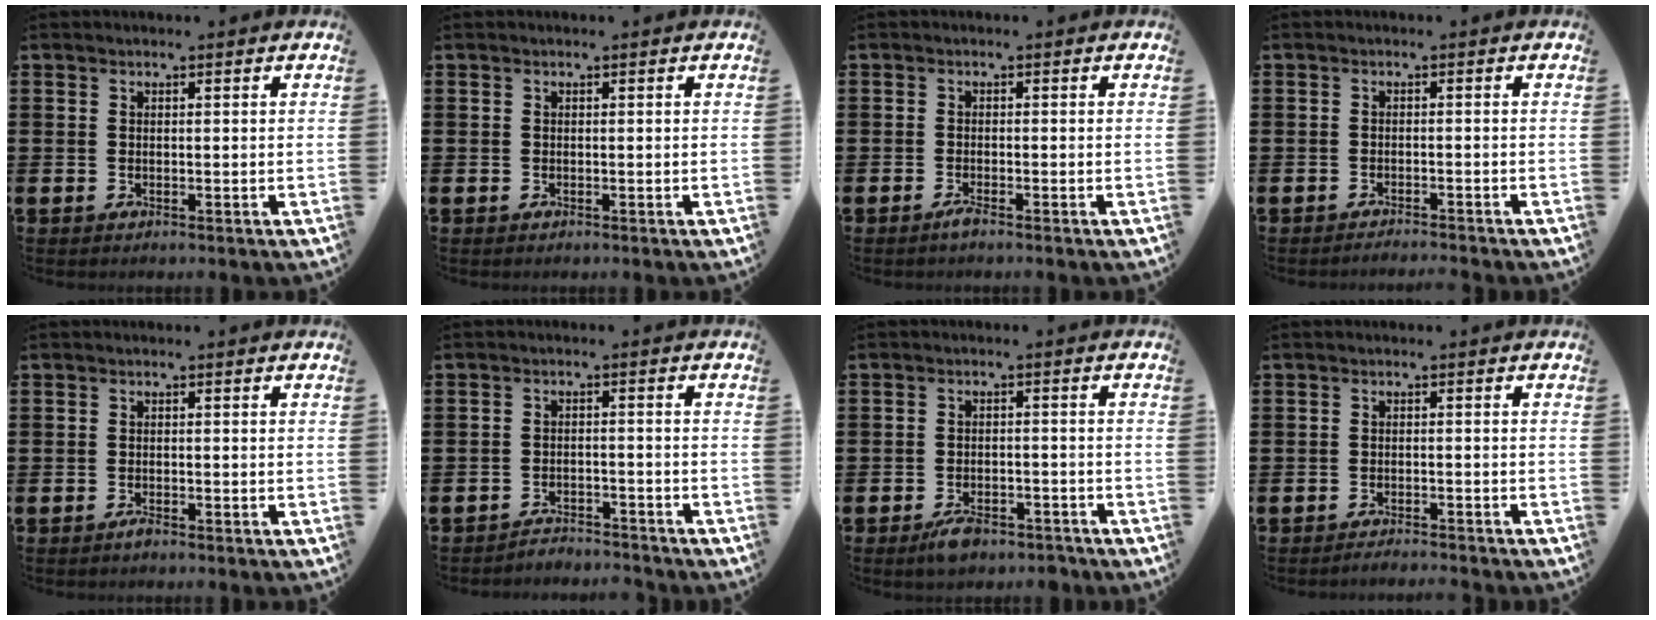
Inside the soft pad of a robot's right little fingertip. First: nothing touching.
{"total": 0.0}
{"total": 1.1, "force": [-0.8, 0.1, 0.7], "torque": [-0.013, -0.002, -0.014]}
{"total": 1.1, "force": [-1.1, -0.2, 0.1], "torque": [-0.002, 0.001, -0.022]}
{"total": 0.9, "force": [-0.7, 0.2, 0.5], "torque": [-0.010, -0.003, -0.013]}
{"total": 2.5, "force": [-2.5, 0.0, -0.3], "torque": [-0.003, 0.004, -0.055]}
{"total": 3.0, "force": [-2.3, 1.2, 1.4], "torque": [-0.026, 0.010, -0.045]}
{"total": 1.3, "force": [-1.3, -0.2, 0.1], "torque": [-0.004, 0.002, -0.027]}